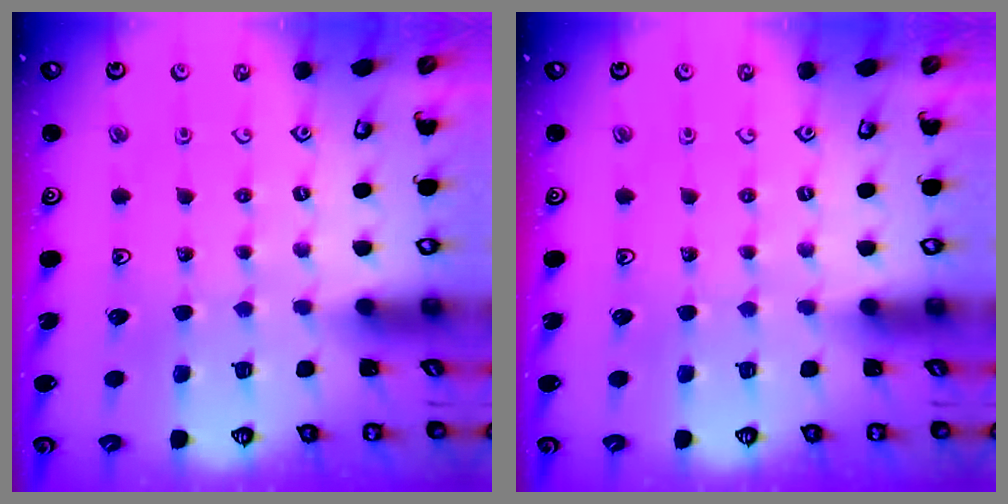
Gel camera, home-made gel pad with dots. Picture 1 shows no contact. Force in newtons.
{"total": 0.0}